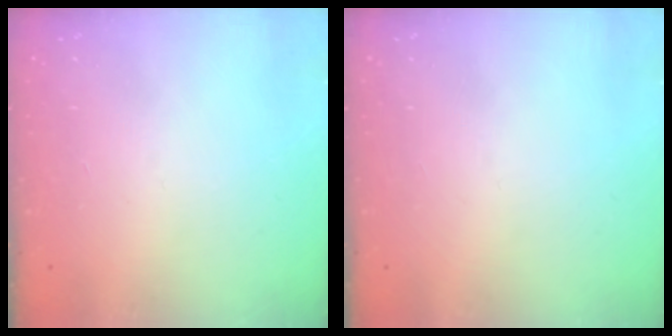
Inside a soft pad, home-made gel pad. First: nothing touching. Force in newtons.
{"total": 0.0}